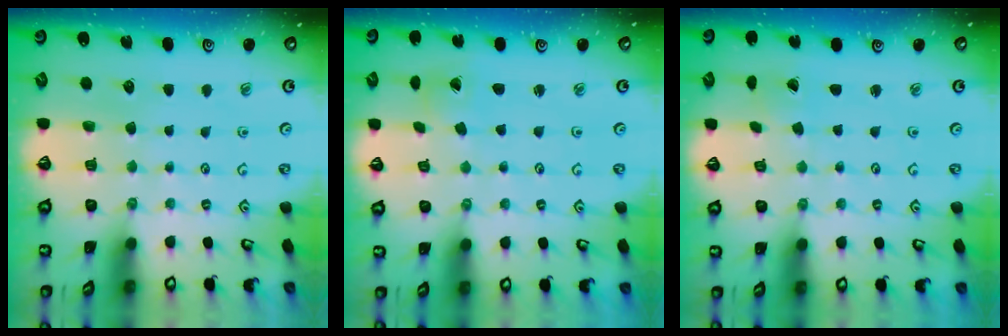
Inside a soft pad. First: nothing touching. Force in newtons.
{"total": 1.5, "press": 1.5, "slide": 0.1}
{"total": 0.0}